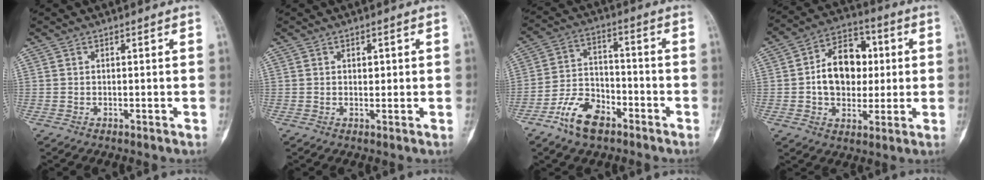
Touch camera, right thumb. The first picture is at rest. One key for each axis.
{"total": 1.5, "fx": 0.4, "fy": 1.0, "fz": 1.0, "tx": -0.004, "ty": -0.001, "tz": 0.005}
{"total": 10.4, "fx": -6.5, "fy": 5.7, "fz": 5.9, "tx": -0.097, "ty": 0.044, "tz": -0.124}
{"total": 14.2, "fx": 0.9, "fy": 10.2, "fz": 9.8, "tx": -0.116, "ty": 0.019, "tz": 0.013}